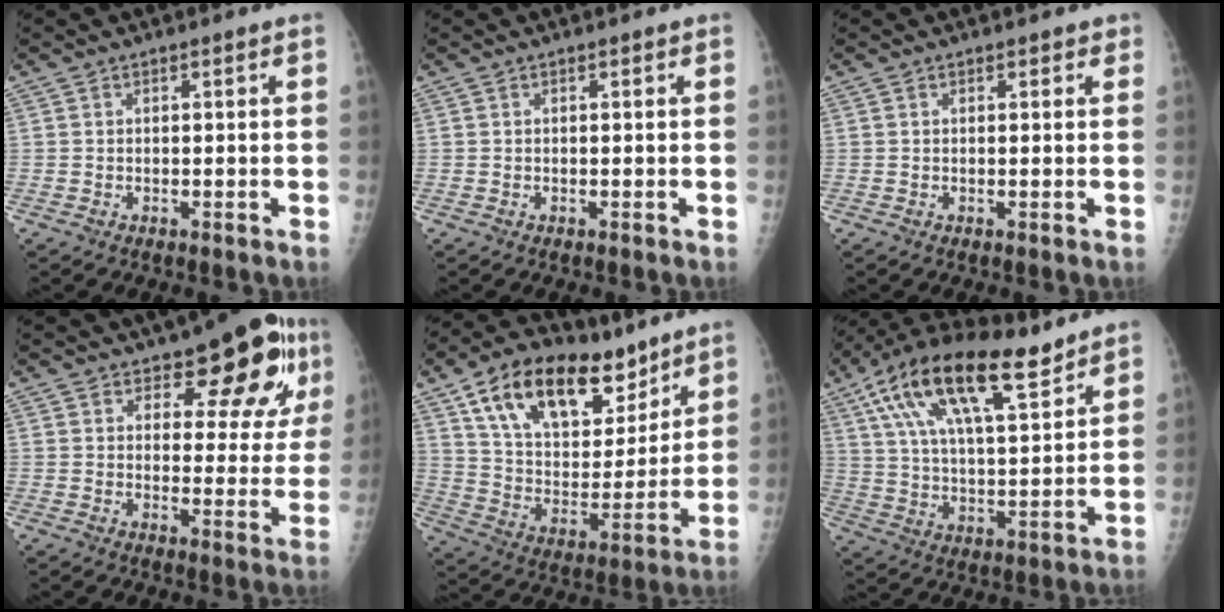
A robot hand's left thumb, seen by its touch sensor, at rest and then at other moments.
{"total": 0.0}
{"total": 0.8, "force": [0.6, 0.5, 0.2], "torque": [0.009, -0.002, 0.003]}
{"total": 13.0, "force": [7.3, 6.1, 8.9], "torque": [-0.066, -0.032, 0.093]}
{"total": 23.4, "force": [14.3, 12.3, 13.8], "torque": [-0.191, -0.043, 0.251]}
{"total": 20.4, "force": [12.0, 7.5, 14.7], "torque": [-0.248, -0.023, 0.213]}